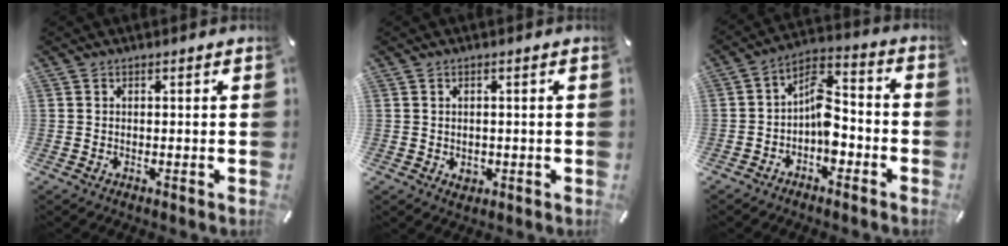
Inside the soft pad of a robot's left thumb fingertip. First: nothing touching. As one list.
[{"total": 2.0, "force": [-0.4, 1.7, 1.1], "torque": [-0.012, 0.001, -0.009]}, {"total": 9.1, "force": [-3.3, 5.8, 6.3], "torque": [-0.099, 0.015, -0.060]}]